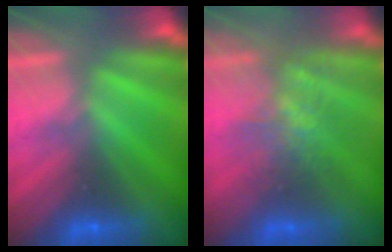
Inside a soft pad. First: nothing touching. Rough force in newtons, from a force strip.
{"total": 4.5}